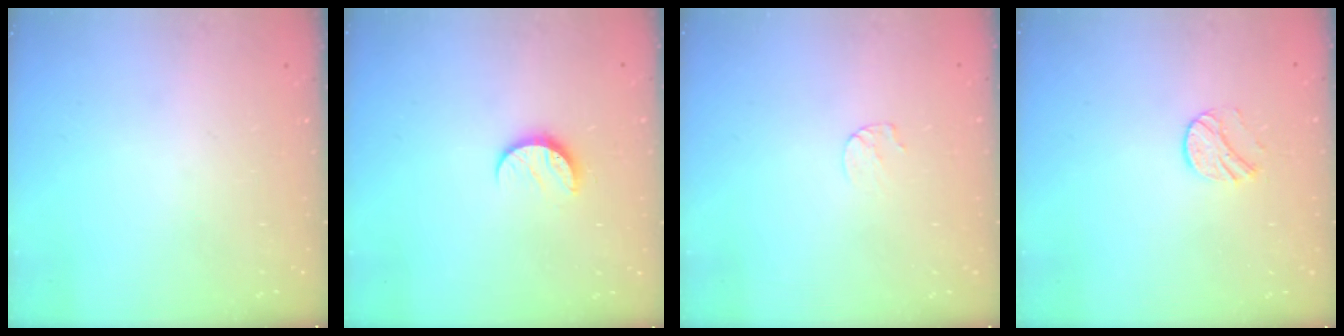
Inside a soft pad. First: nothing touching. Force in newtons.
{"total": 7.0, "press": 7.0, "slide": 0.6}
{"total": 4.6, "press": 4.6, "slide": 0.5}
{"total": 7.9, "press": 7.8, "slide": 0.9}